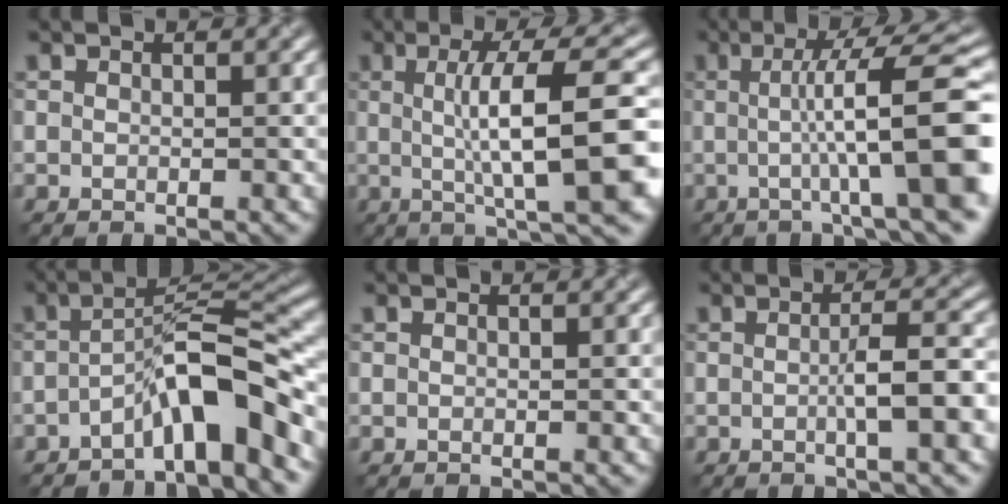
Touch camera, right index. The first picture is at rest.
{"total": 10.4, "force": [0.4, 2.1, 10.1], "torque": [-0.132, 0.008, 0.008]}
{"total": 11.6, "force": [0.0, 2.4, 11.3], "torque": [-0.132, 0.010, -0.004]}
{"total": 6.9, "force": [-3.5, 1.4, 5.7], "torque": [-0.091, 0.018, -0.064]}
{"total": 0.0}
{"total": 4.3, "force": [-0.5, 0.7, 4.2], "torque": [-0.063, 0.004, -0.012]}